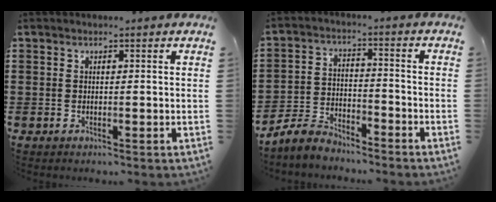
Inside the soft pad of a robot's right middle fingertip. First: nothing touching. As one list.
[{"total": 5.0, "force": [-4.8, 1.1, 0.9], "torque": [-0.040, 0.002, -0.104]}]